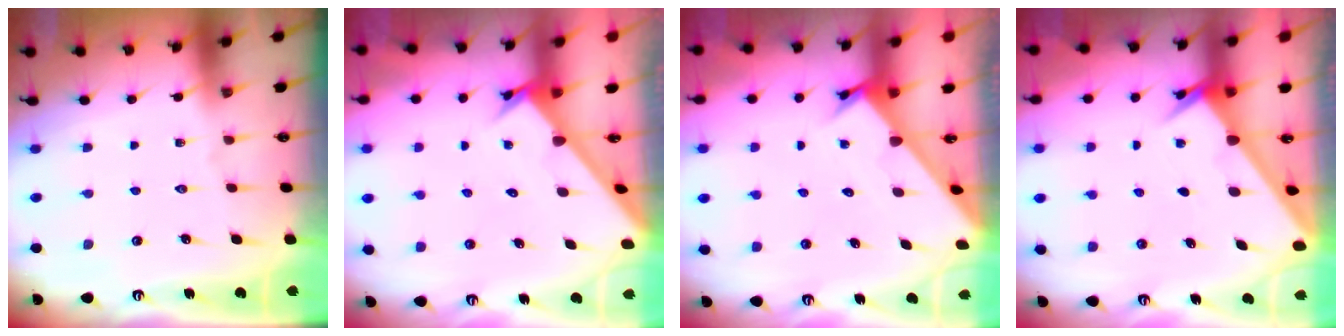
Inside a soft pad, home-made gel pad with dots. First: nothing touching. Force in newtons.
{"total": 2.5, "press": 2.5, "slide": 0.3}
{"total": 2.4, "press": 2.4, "slide": 0.1}
{"total": 2.3, "press": 2.3, "slide": 0.3}